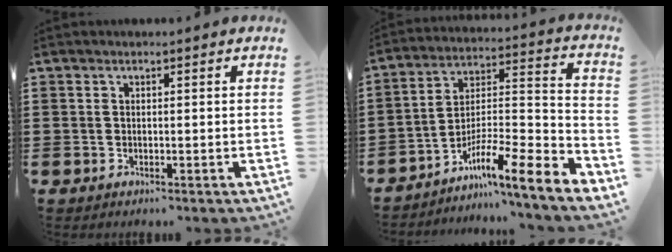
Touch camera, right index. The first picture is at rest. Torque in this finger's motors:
{"motor_torque": [2.14, 0.00, 0.55, 0.19]}